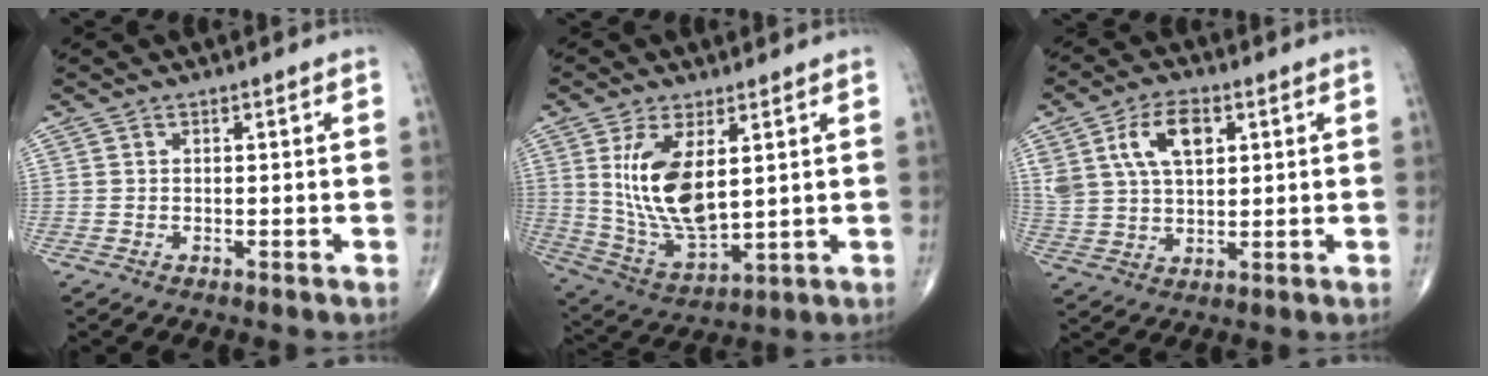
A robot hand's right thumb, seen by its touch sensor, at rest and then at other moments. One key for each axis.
{"total": 14.2, "fx": 3.5, "fy": 6.6, "fz": 12.0, "tx": -0.228, "ty": -0.025, "tz": 0.086}
{"total": 11.1, "fx": 4.2, "fy": 6.3, "fz": 8.1, "tx": -0.146, "ty": -0.003, "tz": 0.083}